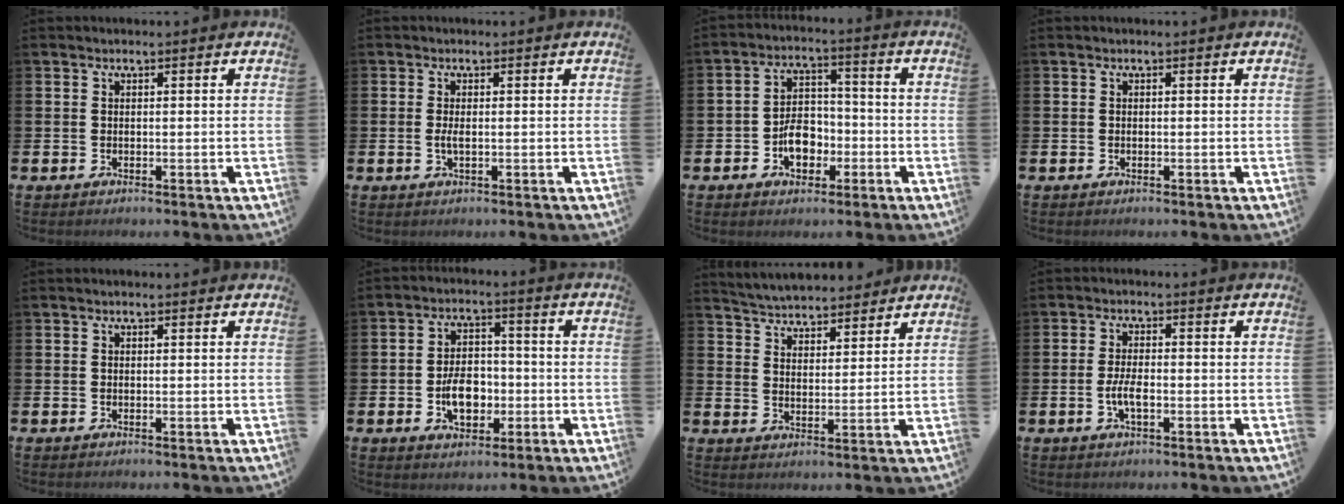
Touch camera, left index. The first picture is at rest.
{"total": 1.4, "force": [-0.2, 0.5, 1.3], "torque": [-0.022, -0.001, -0.005]}
{"total": 6.0, "force": [-2.1, 4.2, 3.8], "torque": [-0.049, 0.008, -0.043]}
{"total": 0.0}
{"total": 0.0}
{"total": 6.0, "force": [-1.4, 4.0, 4.2], "torque": [-0.057, 0.004, -0.030]}
{"total": 4.9, "force": [4.7, 1.0, 0.0], "torque": [-0.014, -0.030, 0.083]}
{"total": 3.3, "force": [-0.9, 1.2, 2.9], "torque": [-0.055, 0.000, -0.019]}